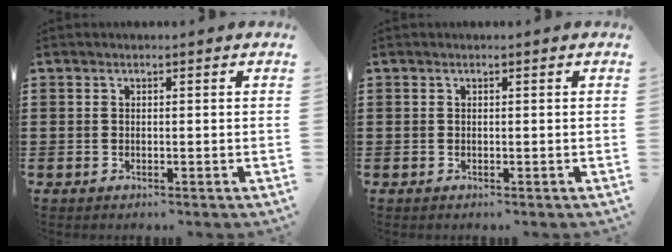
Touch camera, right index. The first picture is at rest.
{"total": 0.0}